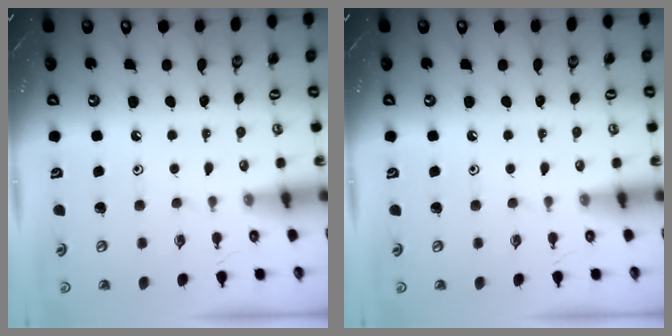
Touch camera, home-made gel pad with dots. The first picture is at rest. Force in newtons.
{"total": 0.0}